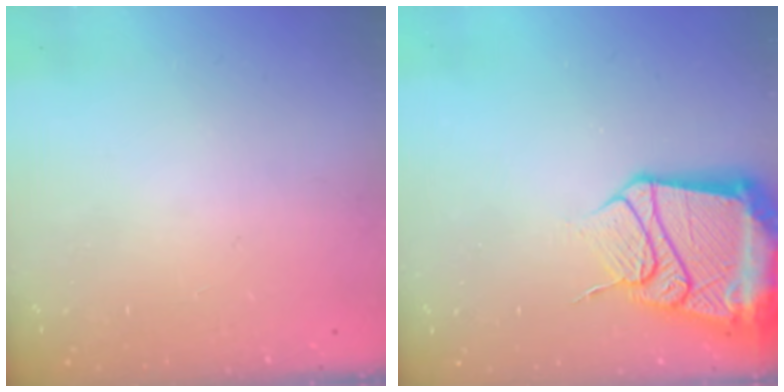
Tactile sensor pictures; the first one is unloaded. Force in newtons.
{"total": 20.6, "press": 20.5, "slide": 2.3}